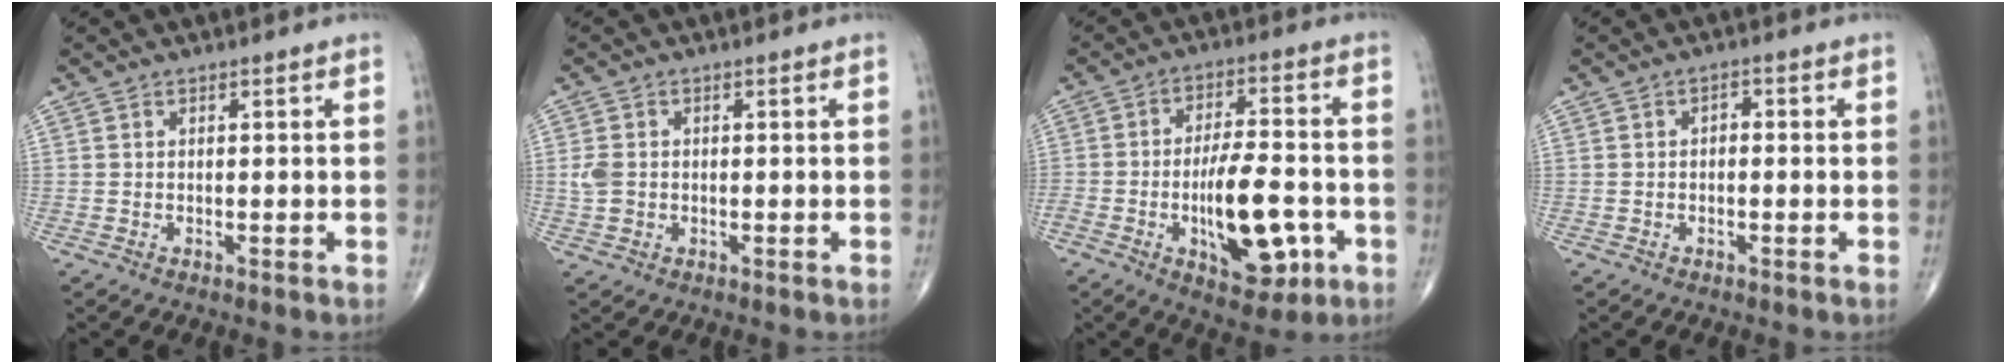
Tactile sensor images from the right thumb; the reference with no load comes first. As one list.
[{"total": 3.1, "force": [-0.2, 2.4, 1.9], "torque": [-0.042, 0.005, -0.003]}, {"total": 14.8, "force": [-4.5, 6.4, 12.6], "torque": [-0.186, 0.022, -0.060]}, {"total": 1.4, "force": [-0.1, 0.9, 1.1], "torque": [-0.007, 0.009, -0.008]}]